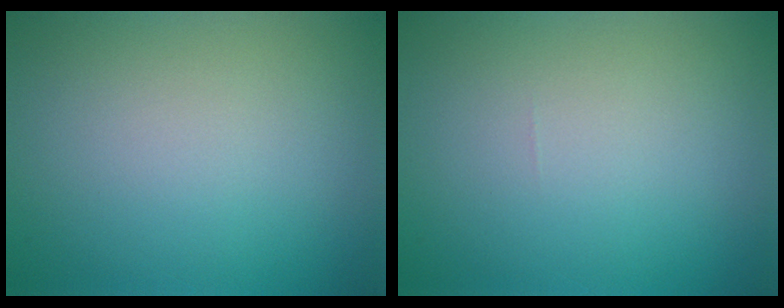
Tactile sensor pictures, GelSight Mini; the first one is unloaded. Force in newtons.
{"total": 0.0}